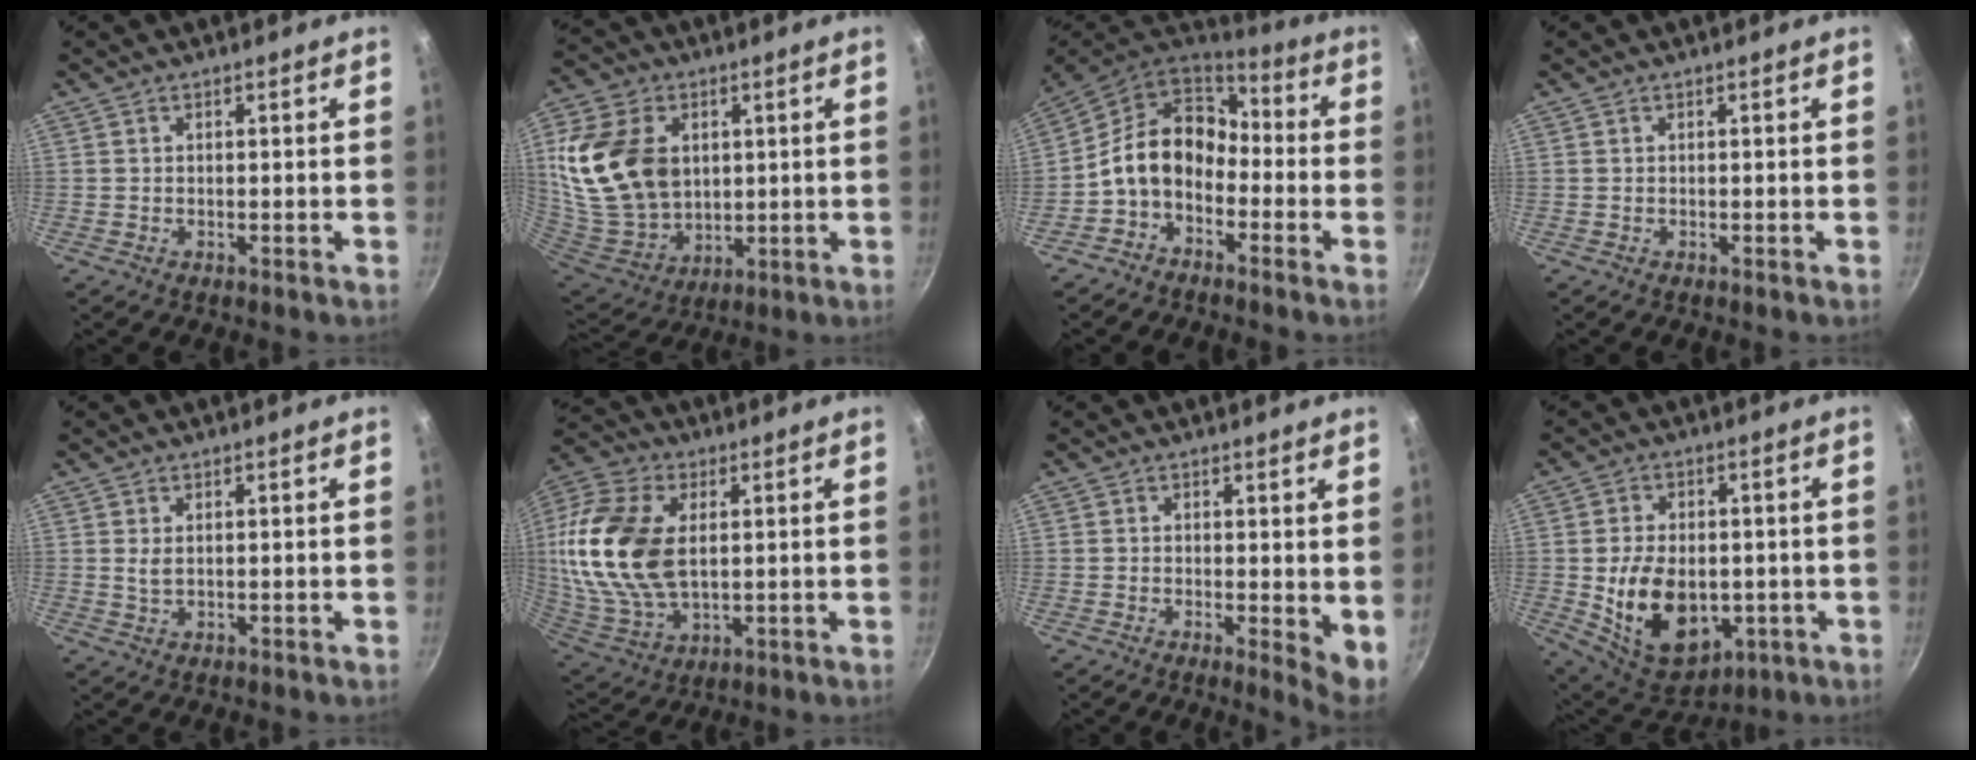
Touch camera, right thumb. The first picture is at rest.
{"total": 21.5, "force": [4.2, 15.4, 14.4], "torque": [-0.271, -0.016, 0.093]}
{"total": 12.8, "force": [-2.8, 9.7, 8.0], "torque": [-0.118, 0.056, -0.073]}
{"total": 0.0}
{"total": 1.7, "force": [0.5, 0.9, 1.4], "torque": [-0.026, -0.004, 0.010]}
{"total": 23.0, "force": [3.3, 14.3, 17.7], "torque": [-0.367, -0.007, 0.065]}
{"total": 4.6, "force": [0.5, 1.6, 4.3], "torque": [-0.057, -0.012, 0.005]}
{"total": 16.1, "force": [-2.1, 10.9, 11.7], "torque": [-0.168, -0.007, -0.011]}